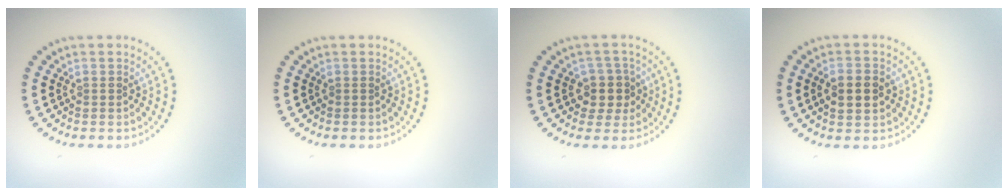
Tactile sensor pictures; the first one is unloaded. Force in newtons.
{"total": 0.0}
{"total": 2.7, "press": 2.3, "slide": 1.3}
{"total": 3.8, "press": 3.8, "slide": 0.2}